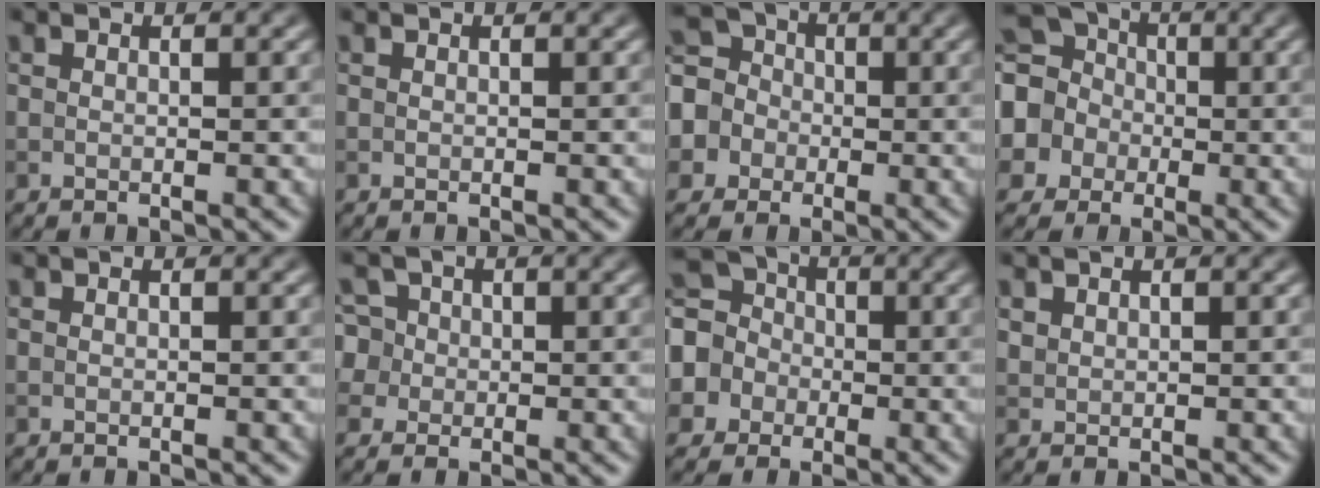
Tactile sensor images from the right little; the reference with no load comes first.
{"total": 0.0}
{"total": 5.6, "force": [-0.5, 5.3, 1.7], "torque": [-0.042, 0.023, -0.039]}
{"total": 10.9, "force": [0.3, 10.0, 4.3], "torque": [-0.126, 0.021, -0.032]}
{"total": 0.0}
{"total": 4.9, "force": [0.9, 4.6, 1.6], "torque": [-0.027, 0.044, -0.007]}
{"total": 7.3, "force": [-0.2, 6.8, 2.8], "torque": [-0.077, 0.021, -0.044]}
{"total": 0.8, "force": [0.6, 0.6, 0.1], "torque": [-0.003, -0.002, 0.016]}